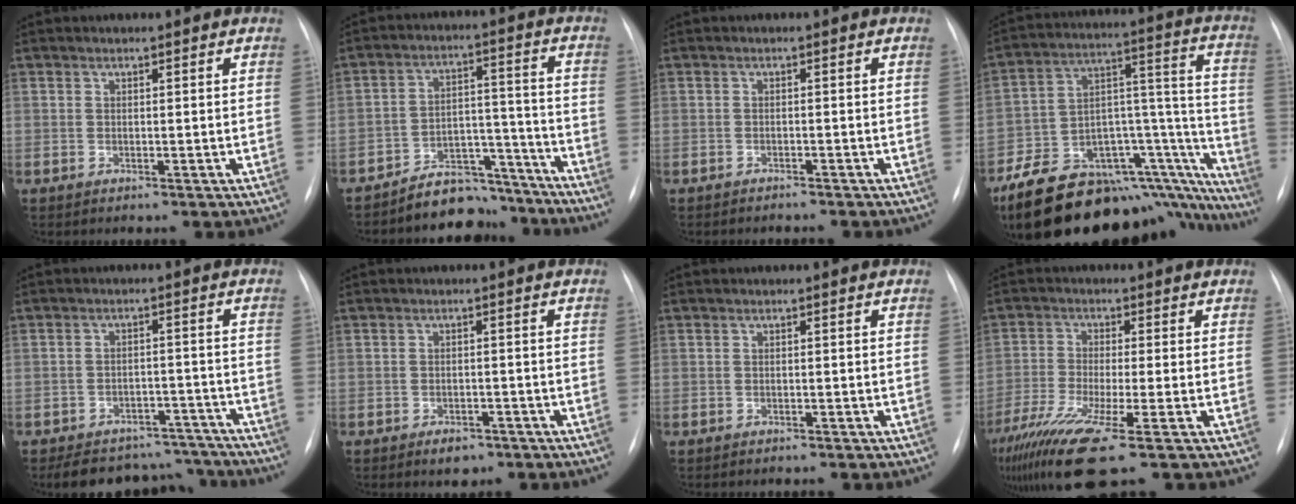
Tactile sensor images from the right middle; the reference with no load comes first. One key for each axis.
{"total": 10.5, "fx": -9.7, "fy": 4.0, "fz": 1.2, "tx": 0.001, "ty": 0.063, "tz": -0.156}
{"total": 2.4, "fx": -2.4, "fy": 0.3, "fz": 0.5, "tx": -0.003, "ty": -0.004, "tz": -0.029}
{"total": 28.1, "fx": -23.3, "fy": 9.9, "fz": 12.1, "tx": -0.100, "ty": 0.059, "tz": -0.328}
{"total": 13.1, "fx": -11.8, "fy": 5.1, "fz": 2.3, "tx": -0.023, "ty": 0.030, "tz": -0.149}
{"total": 2.9, "fx": -2.0, "fy": 1.6, "fz": 1.3, "tx": -0.019, "ty": 0.002, "tz": -0.021}
{"total": 1.5, "fx": -1.4, "fy": 0.4, "fz": 0.6, "tx": -0.010, "ty": -0.003, "tz": -0.016}
{"total": 12.9, "fx": -8.4, "fy": 0.5, "fz": 9.8, "tx": -0.201, "ty": -0.040, "tz": -0.153}